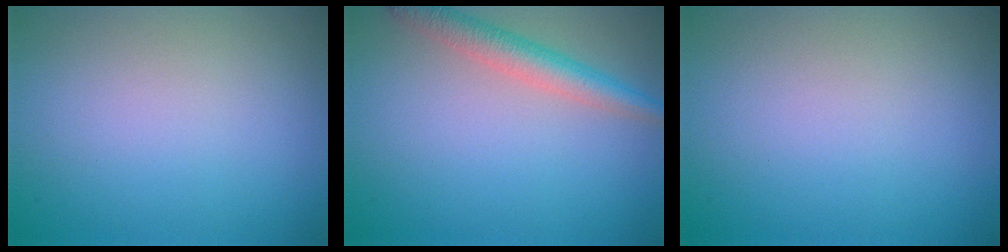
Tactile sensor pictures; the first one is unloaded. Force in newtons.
{"total": 3.3, "press": 3.3, "slide": 0.1}
{"total": 0.0}